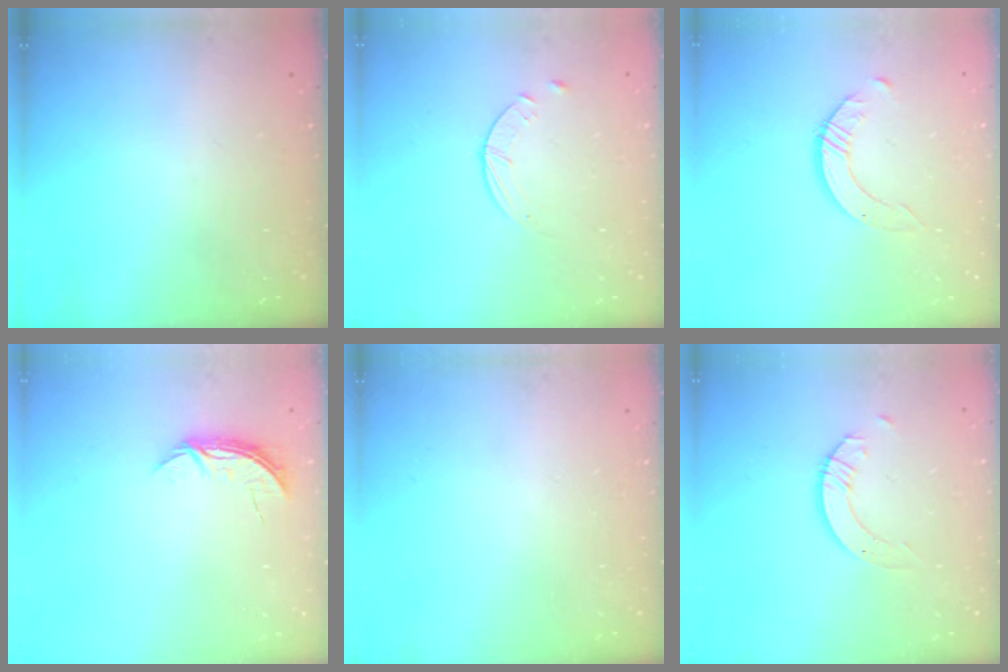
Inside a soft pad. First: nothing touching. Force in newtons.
{"total": 2.6, "press": 2.5, "slide": 0.3}
{"total": 2.5, "press": 2.5, "slide": 0.3}
{"total": 5.4, "press": 5.4, "slide": 0.6}
{"total": 0.0}
{"total": 3.5, "press": 3.5, "slide": 0.1}